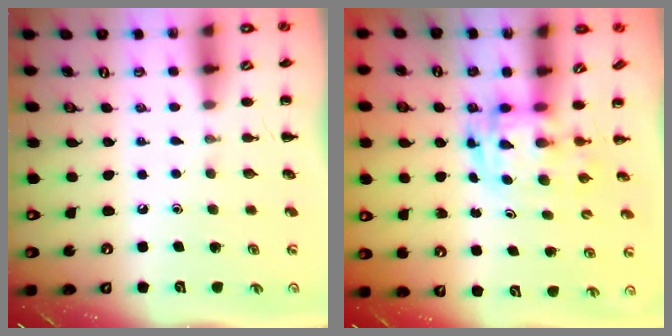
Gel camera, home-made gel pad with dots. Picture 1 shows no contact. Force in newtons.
{"total": 2.8, "press": 2.7, "slide": 0.6}